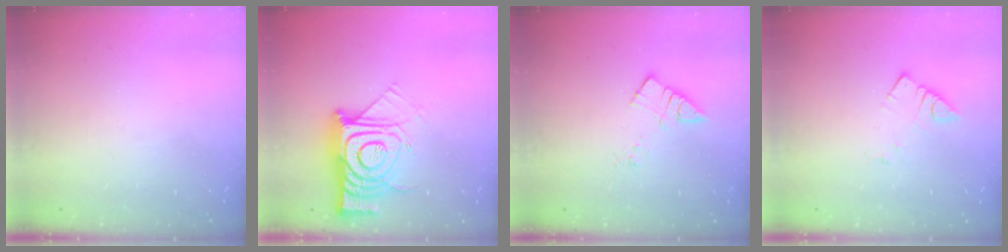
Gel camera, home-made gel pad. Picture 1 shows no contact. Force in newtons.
{"total": 16.7, "press": 16.6, "slide": 1.8}
{"total": 5.0, "press": 5.0, "slide": 0.4}
{"total": 2.8, "press": 2.7, "slide": 0.3}